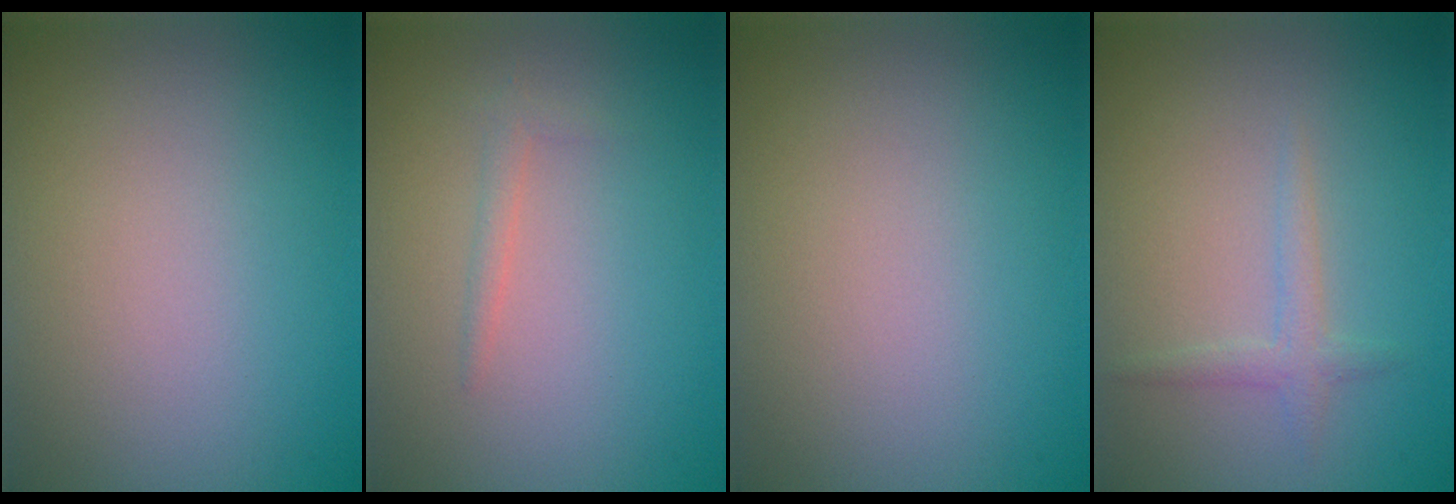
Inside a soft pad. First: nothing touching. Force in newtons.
{"total": 1.0, "press": 1.0, "slide": 0.1}
{"total": 0.0}
{"total": 1.4, "press": 1.4, "slide": 0.1}